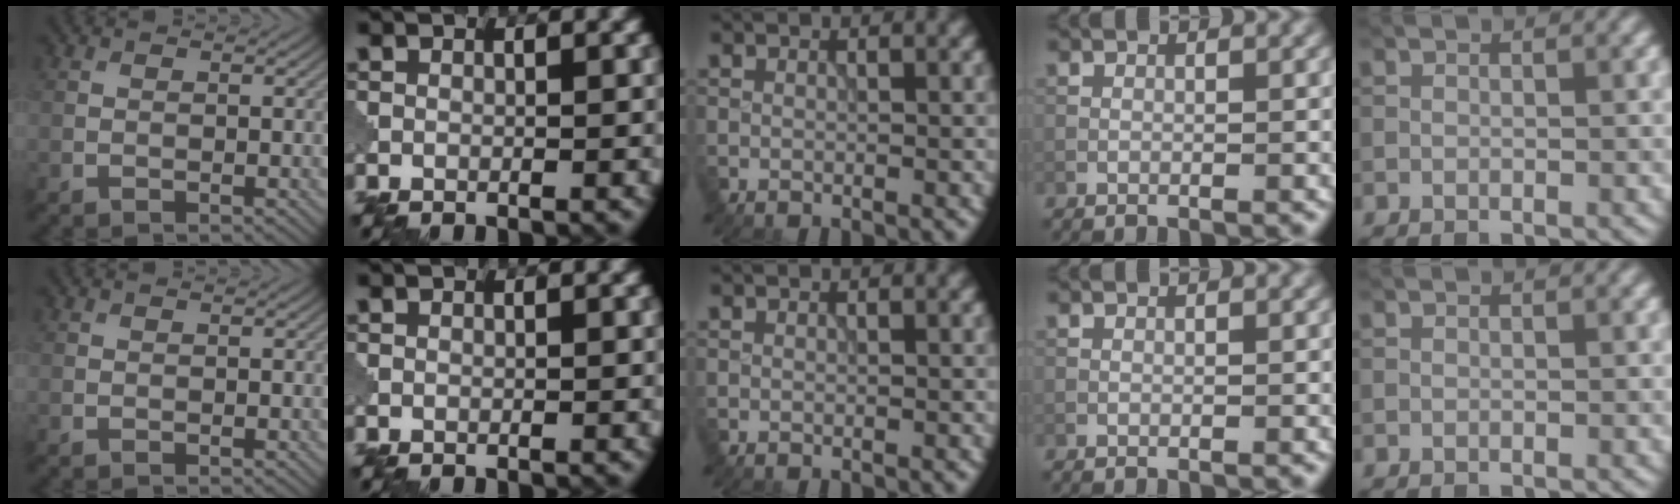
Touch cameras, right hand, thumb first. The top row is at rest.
{}